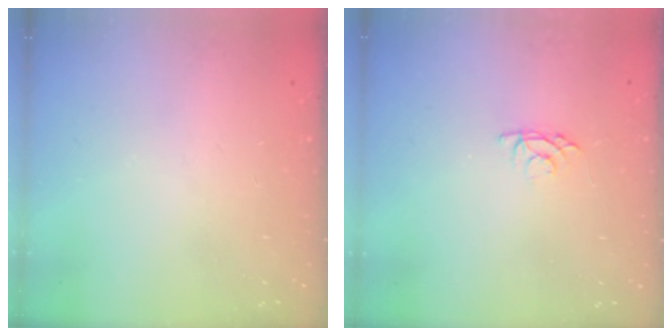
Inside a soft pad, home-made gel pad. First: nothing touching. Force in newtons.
{"total": 3.4, "press": 3.3, "slide": 0.5}